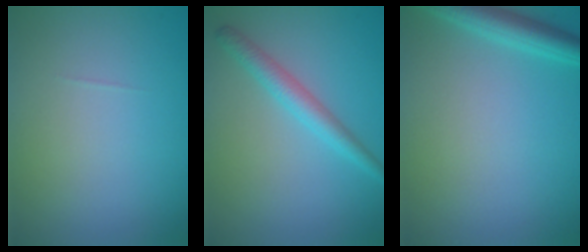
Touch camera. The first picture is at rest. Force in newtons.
{"total": 2.5, "press": 2.5, "slide": 0.0}
{"total": 3.0, "press": 3.0, "slide": 0.2}